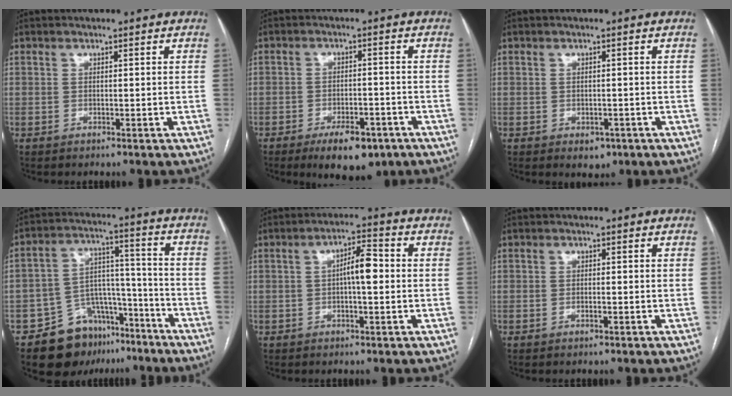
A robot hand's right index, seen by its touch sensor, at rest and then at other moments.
{"total": 8.2, "force": [-5.3, 3.4, 5.3], "torque": [-0.076, -0.003, -0.075]}
{"total": 2.4, "force": [-1.2, 1.7, 1.2], "torque": [-0.009, 0.001, -0.005]}
{"total": 12.9, "force": [-9.0, 8.3, 4.1], "torque": [-0.052, 0.058, -0.136]}
{"total": 5.1, "force": [0.0, 1.2, 5.0], "torque": [-0.084, 0.016, -0.002]}
{"total": 0.7, "force": [-0.2, 0.2, 0.7], "torque": [-0.013, -0.001, -0.002]}